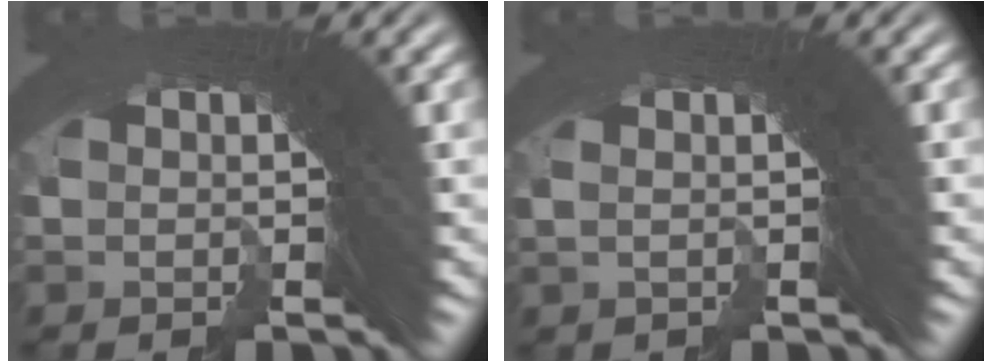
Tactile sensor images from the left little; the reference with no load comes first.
{"total": 1.3, "force": [0.4, -0.1, 1.3], "torque": [-0.003, 0.016, 0.000]}